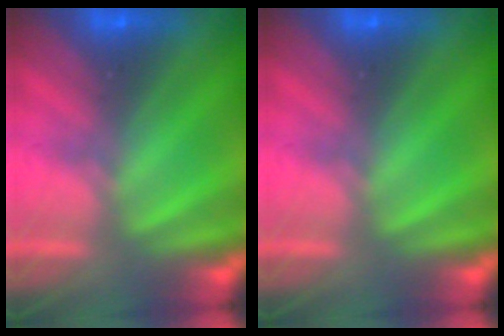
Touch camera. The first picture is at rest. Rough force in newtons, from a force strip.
{"total": 0.0}